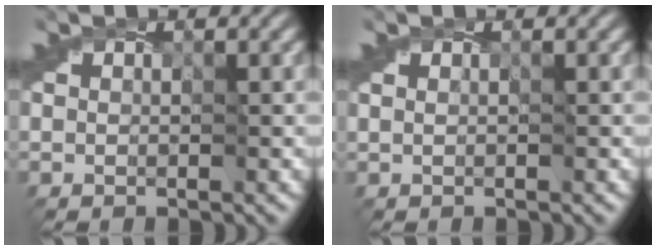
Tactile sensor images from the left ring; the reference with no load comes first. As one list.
[{"total": 0.0}]